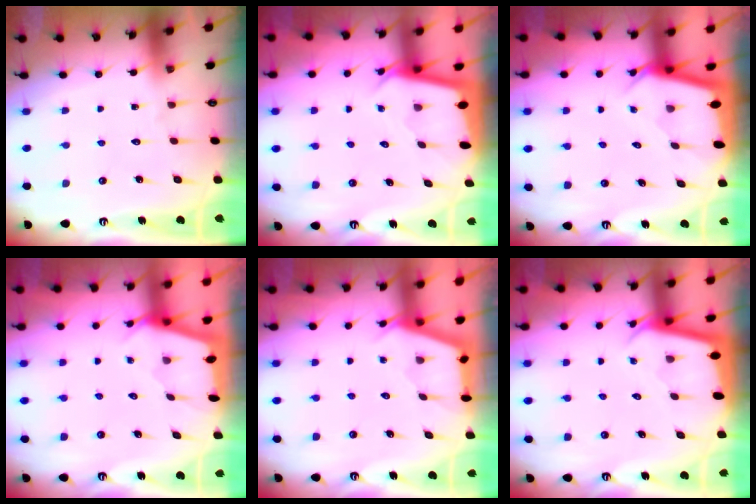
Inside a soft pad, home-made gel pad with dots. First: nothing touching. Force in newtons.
{"total": 2.1, "press": 2.1, "slide": 0.1}
{"total": 2.2, "press": 2.2, "slide": 0.1}
{"total": 2.2, "press": 2.2, "slide": 0.3}
{"total": 2.9, "press": 2.9, "slide": 0.3}
{"total": 2.2, "press": 2.2, "slide": 0.1}